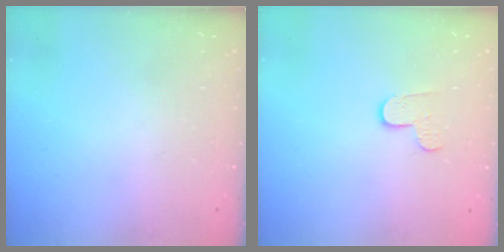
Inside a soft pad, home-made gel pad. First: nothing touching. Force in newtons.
{"total": 3.3, "press": 3.3, "slide": 0.3}